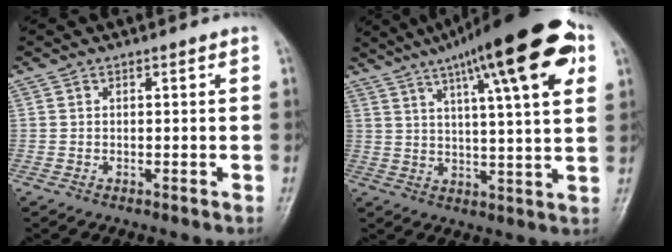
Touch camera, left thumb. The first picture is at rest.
{"total": 21.8, "force": [10.7, 4.7, 18.4], "torque": [-0.265, -0.001, 0.157]}